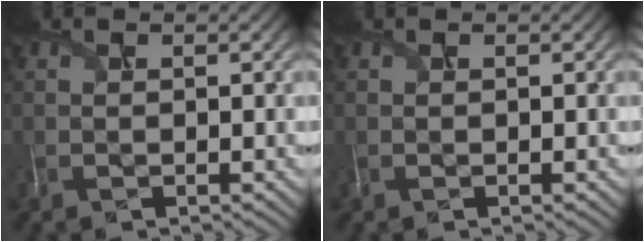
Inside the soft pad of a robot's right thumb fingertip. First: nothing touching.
{"total": 0.0}